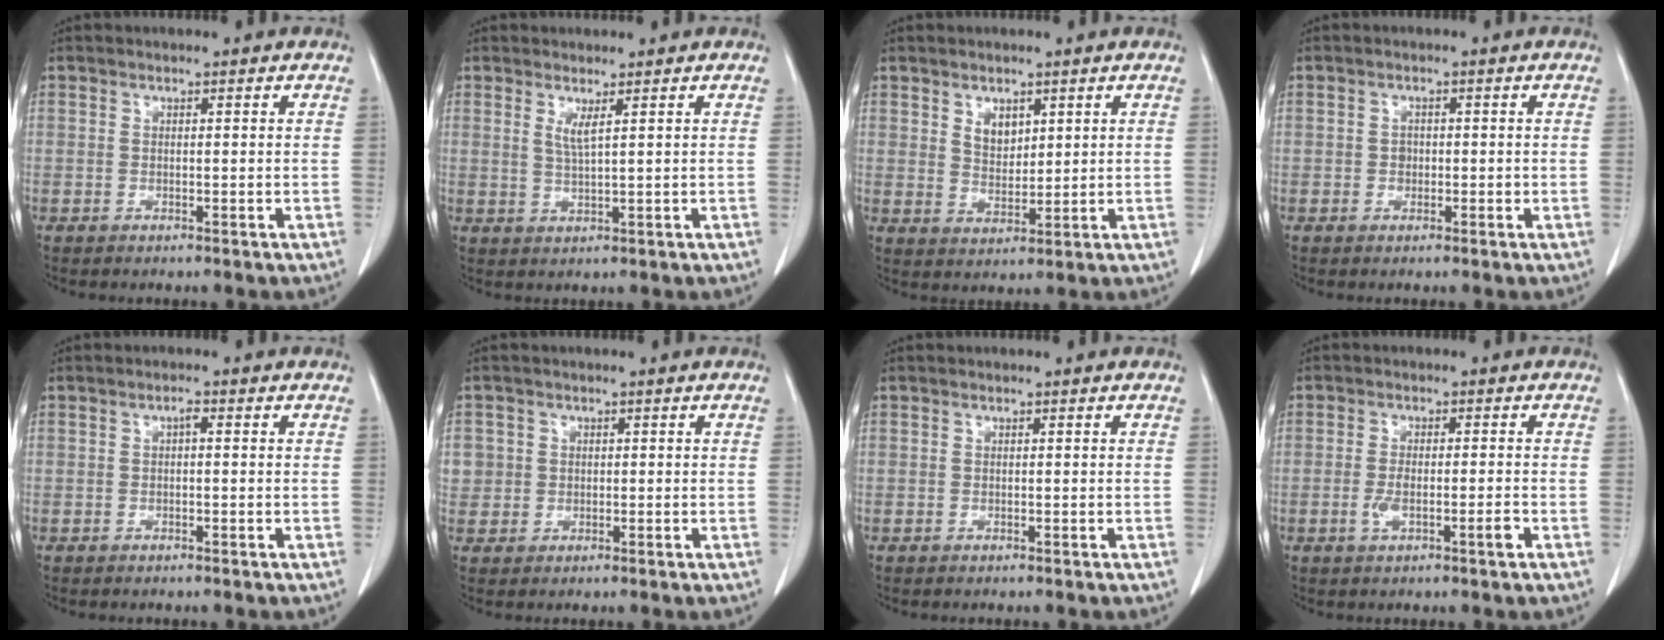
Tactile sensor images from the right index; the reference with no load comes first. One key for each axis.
{"total": 2.1, "fx": 1.1, "fy": -0.2, "fz": 1.8, "tx": -0.040, "ty": -0.009, "tz": 0.024}
{"total": 3.5, "fx": 1.8, "fy": 2.1, "fz": 2.1, "tx": -0.038, "ty": -0.002, "tz": 0.042}
{"total": 1.4, "fx": -0.1, "fy": 1.2, "fz": 0.6, "tx": -0.008, "ty": 0.004, "tz": -0.001}
{"total": 1.0, "fx": 0.1, "fy": 0.3, "fz": 0.9, "tx": -0.016, "ty": 0.003, "tz": 0.001}
{"total": 3.3, "fx": 0.7, "fy": 3.2, "fz": 0.2, "tx": 0.011, "ty": 0.005, "tz": 0.015}
{"total": 0.0}
{"total": 4.0, "fx": -1.5, "fy": 0.7, "fz": 3.6, "tx": -0.071, "ty": 0.002, "tz": -0.023}